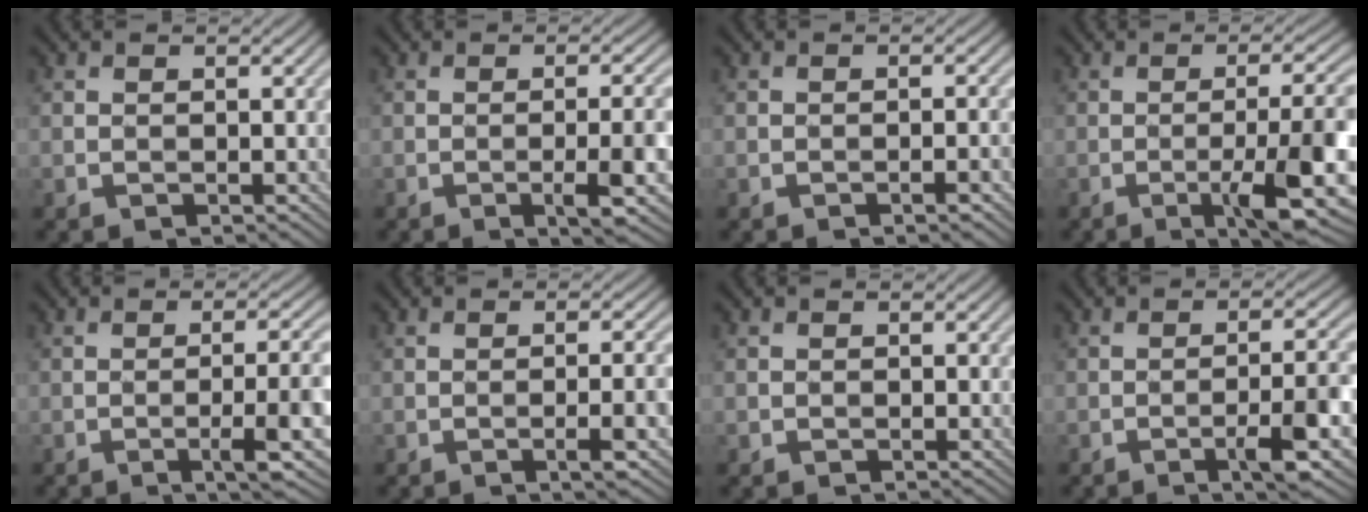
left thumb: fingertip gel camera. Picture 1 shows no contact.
{"total": 6.6, "force": [-2.3, 0.9, 6.1], "torque": [-0.093, 0.006, -0.028]}
{"total": 1.7, "force": [-1.0, 0.0, 1.3], "torque": [-0.021, 0.006, -0.014]}
{"total": 11.5, "force": [-4.2, 1.8, 10.5], "torque": [-0.151, 0.006, -0.062]}
{"total": 7.7, "force": [-2.6, 1.0, 7.1], "torque": [-0.106, 0.008, -0.034]}
{"total": 4.4, "force": [-1.5, 0.4, 4.1], "torque": [-0.064, 0.008, -0.024]}
{"total": 0.0}
{"total": 6.9, "force": [-3.3, 0.6, 6.0], "torque": [-0.094, 0.012, -0.050]}